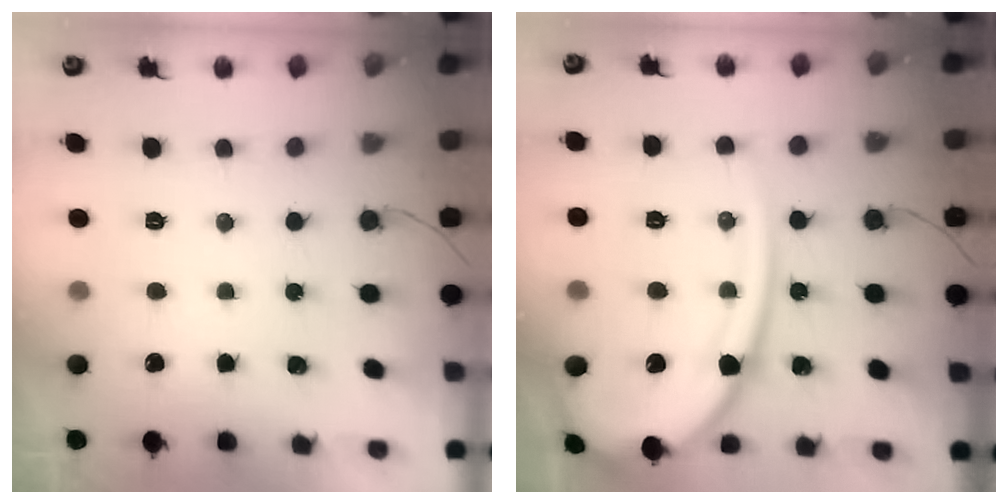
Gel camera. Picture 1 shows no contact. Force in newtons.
{"total": 18.4, "press": 18.3, "slide": 2.2}